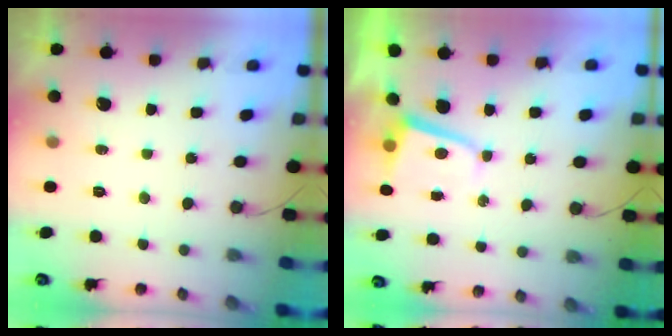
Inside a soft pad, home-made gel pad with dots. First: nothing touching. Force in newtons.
{"total": 1.8, "press": 1.8, "slide": 0.3}